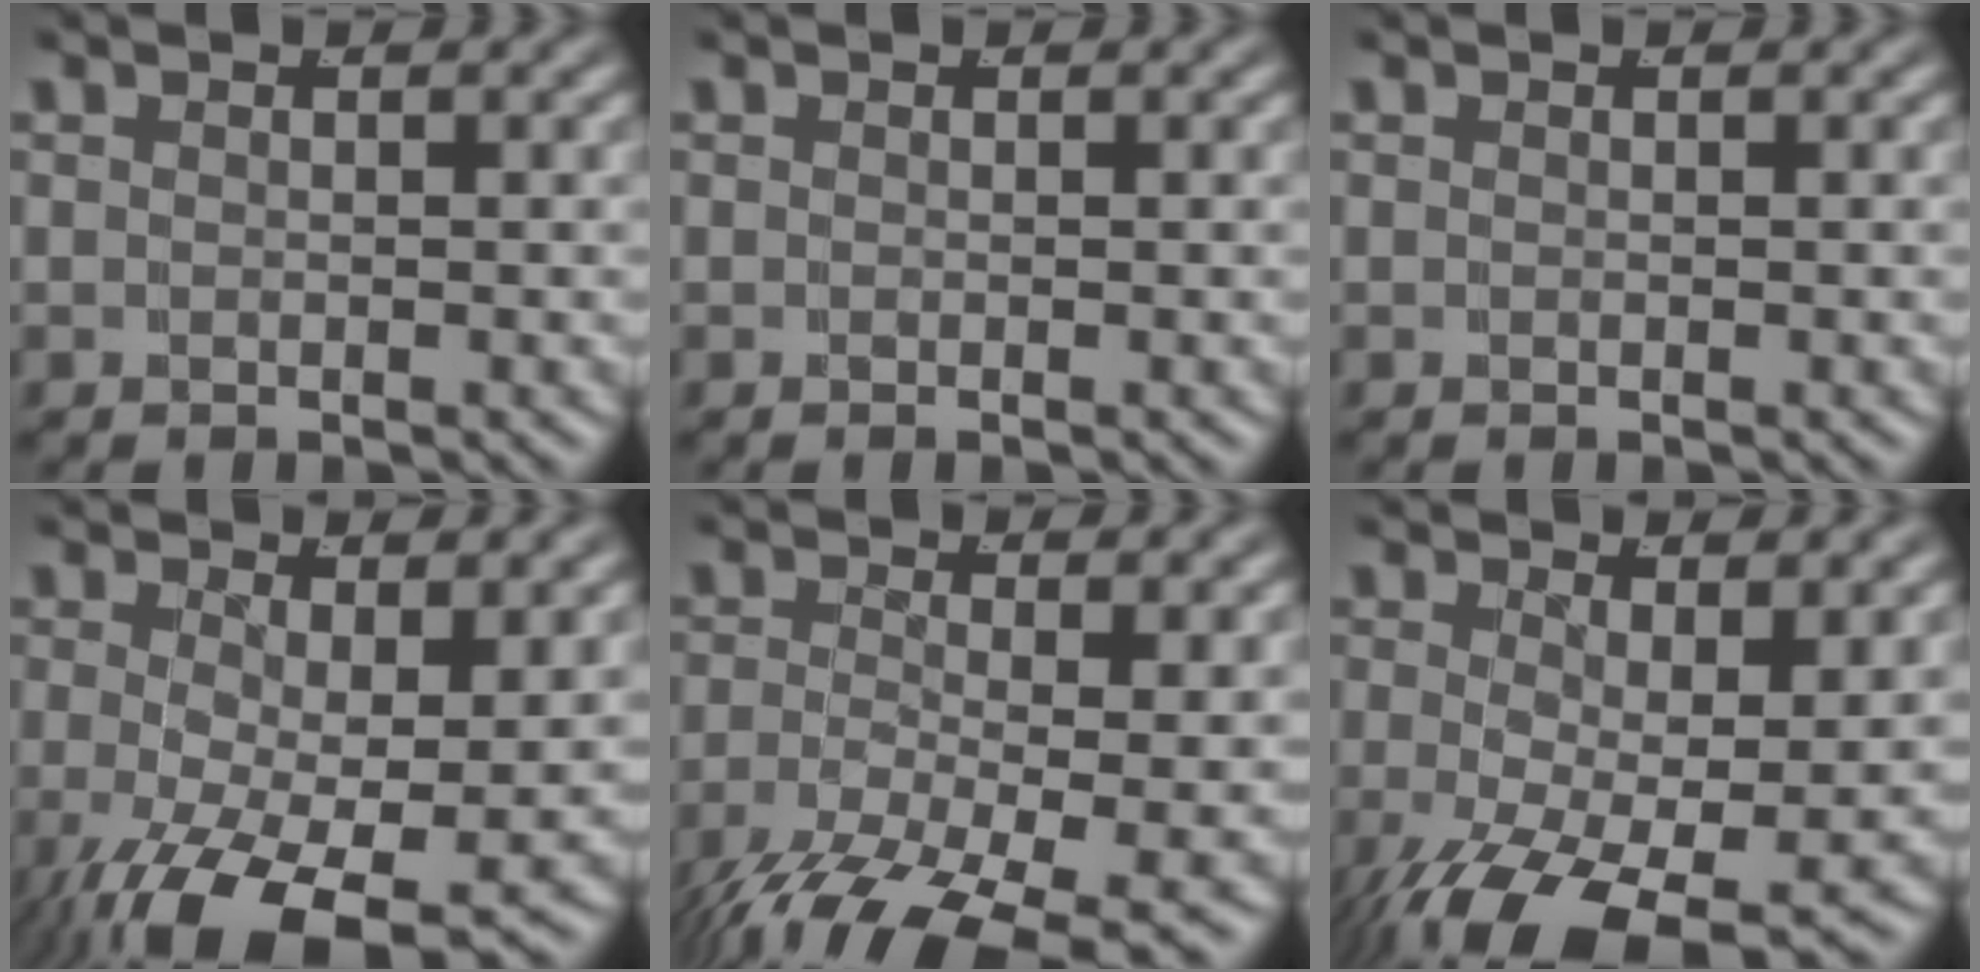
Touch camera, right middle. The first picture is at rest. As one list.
[{"total": 0.0}, {"total": 0.0}, {"total": 8.0, "force": [-4.3, 3.1, 6.0], "torque": [-0.127, -0.061, -0.040]}, {"total": 8.8, "force": [-5.7, 3.2, 5.8], "torque": [-0.109, -0.046, -0.065]}, {"total": 7.4, "force": [-3.9, 2.9, 5.5], "torque": [-0.116, -0.057, -0.034]}]